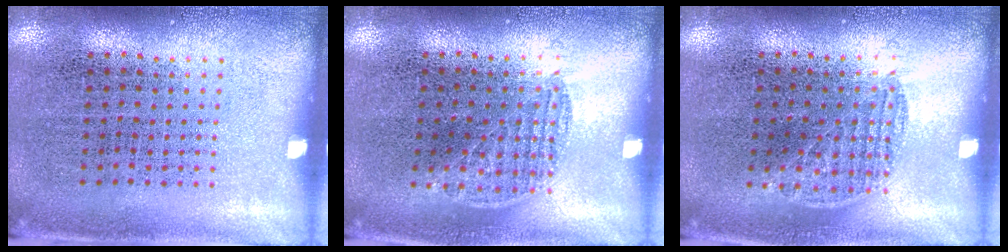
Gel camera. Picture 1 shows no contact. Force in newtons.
{"total": 0.8, "press": 0.7, "slide": 0.5}
{"total": 0.8, "press": 0.7, "slide": 0.5}